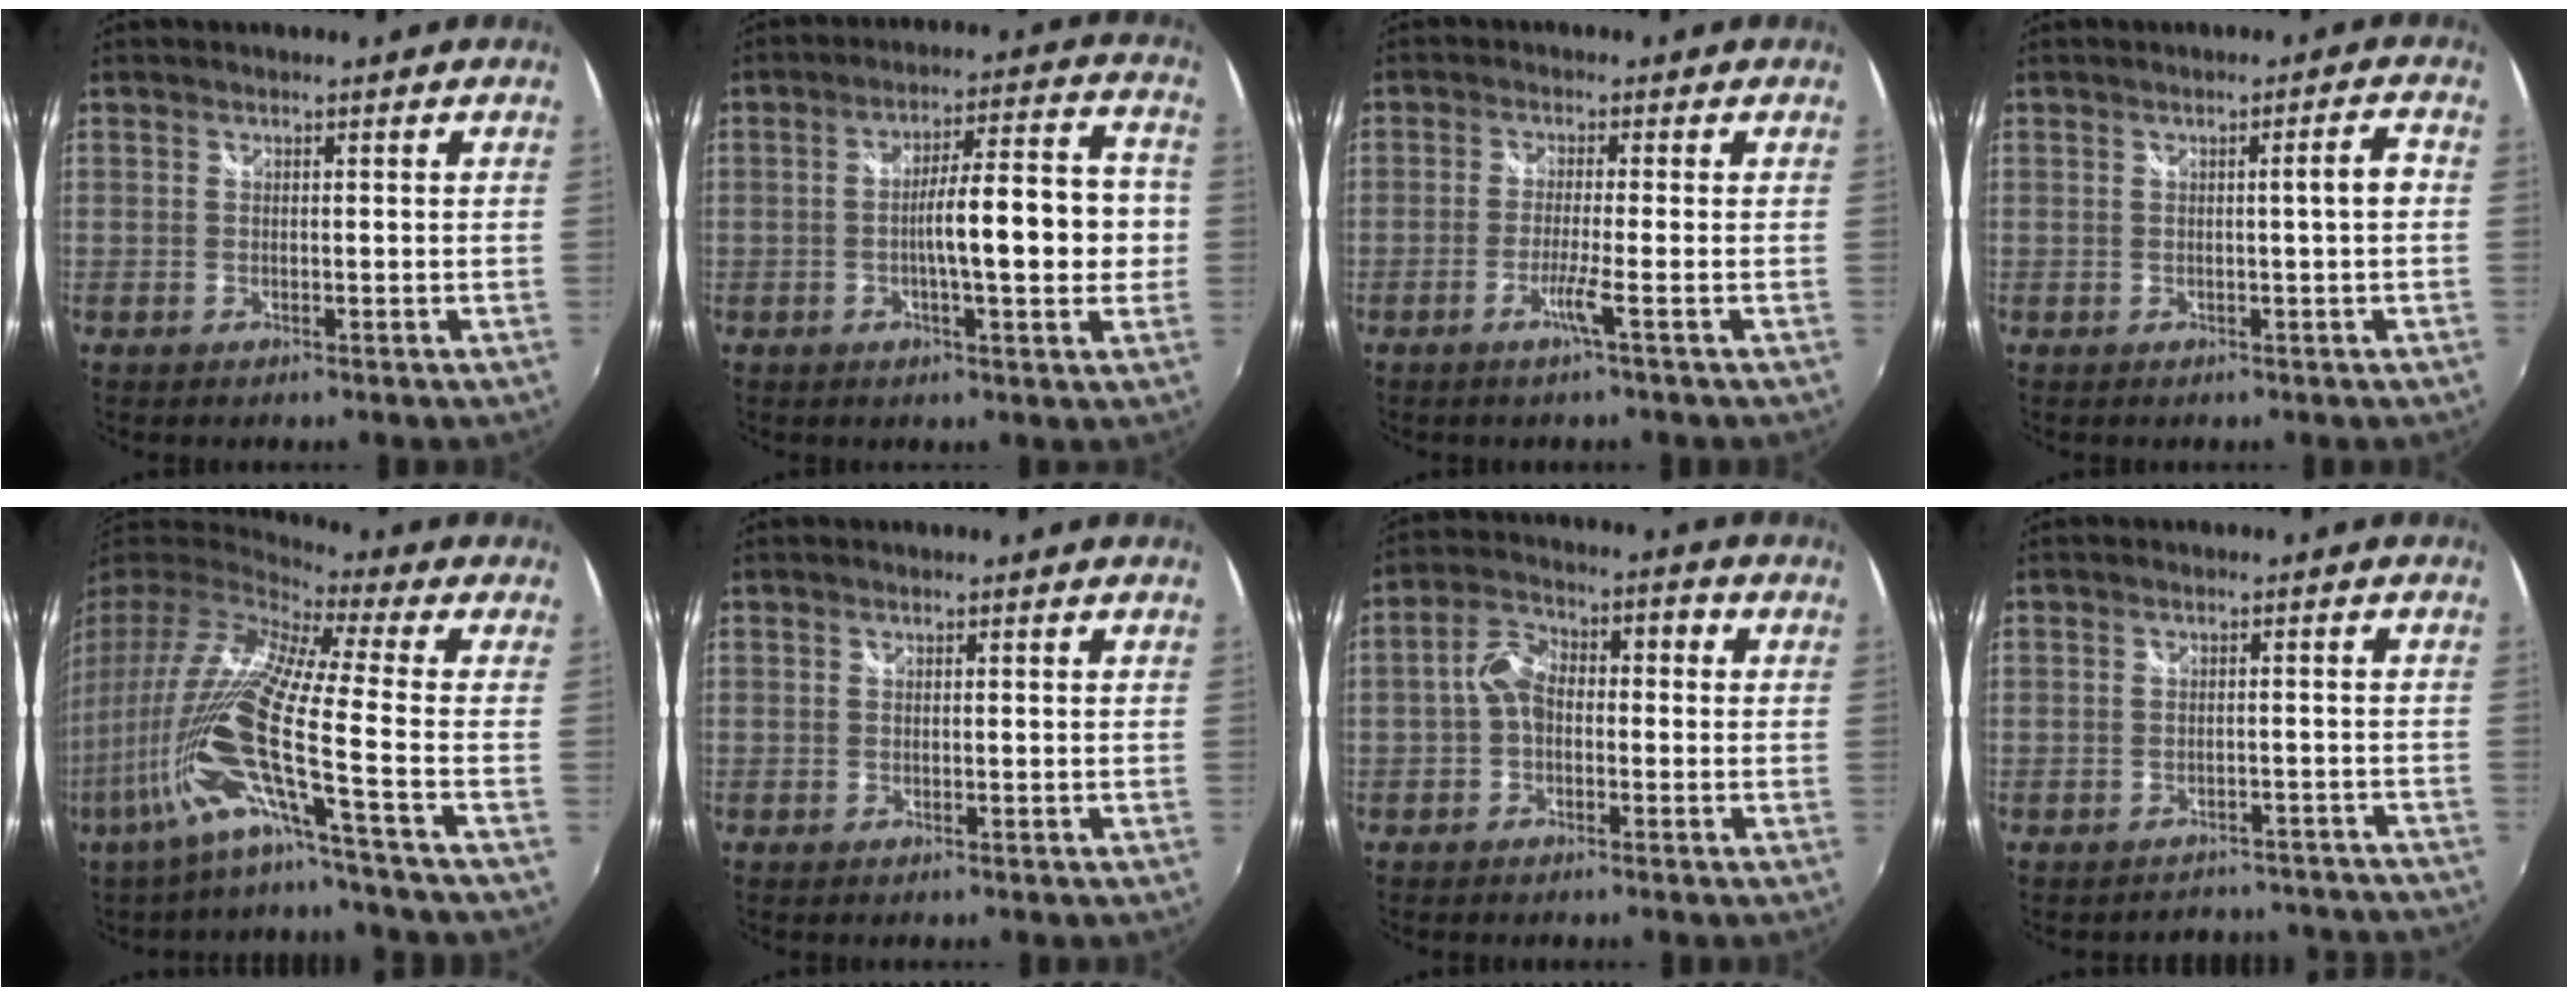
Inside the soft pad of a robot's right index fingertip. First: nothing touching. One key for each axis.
{"total": 12.8, "fx": -1.4, "fy": 2.5, "fz": 12.5, "tx": -0.197, "ty": 0.011, "tz": -0.023}
{"total": 6.8, "fx": -2.8, "fy": 1.0, "fz": 6.1, "tx": -0.123, "ty": -0.011, "tz": -0.052}
{"total": 3.0, "fx": -0.1, "fy": -0.4, "fz": 3.0, "tx": -0.043, "ty": 0.009, "tz": 0.002}
{"total": 17.7, "fx": -7.5, "fy": -0.8, "fz": 16.0, "tx": -0.277, "ty": -0.048, "tz": -0.149}
{"total": 0.0}
{"total": 7.1, "fx": -1.1, "fy": 4.9, "fz": 5.1, "tx": -0.102, "ty": 0.025, "tz": -0.025}
{"total": 11.2, "fx": -10.2, "fy": 4.3, "fz": 1.6, "tx": -0.028, "ty": 0.032, "tz": -0.109}